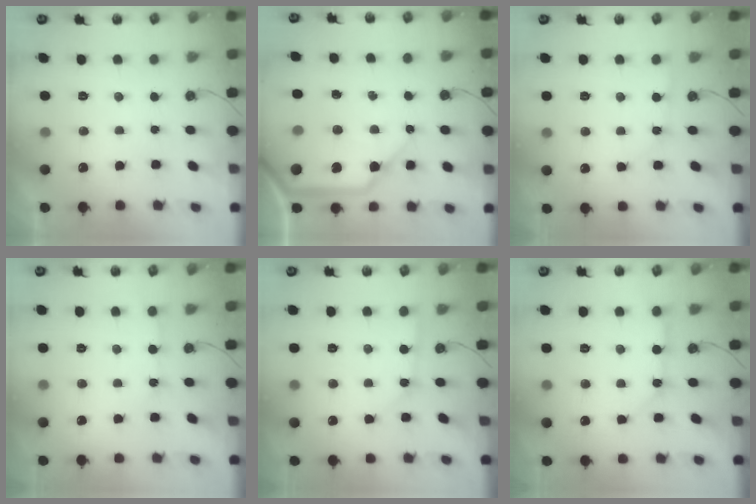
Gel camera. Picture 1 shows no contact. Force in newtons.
{"total": 16.2, "press": 16.1, "slide": 2.2}
{"total": 2.8, "press": 2.8, "slide": 0.3}
{"total": 4.0, "press": 4.0, "slide": 0.5}
{"total": 1.8, "press": 1.8, "slide": 0.2}
{"total": 9.3, "press": 9.2, "slide": 0.7}